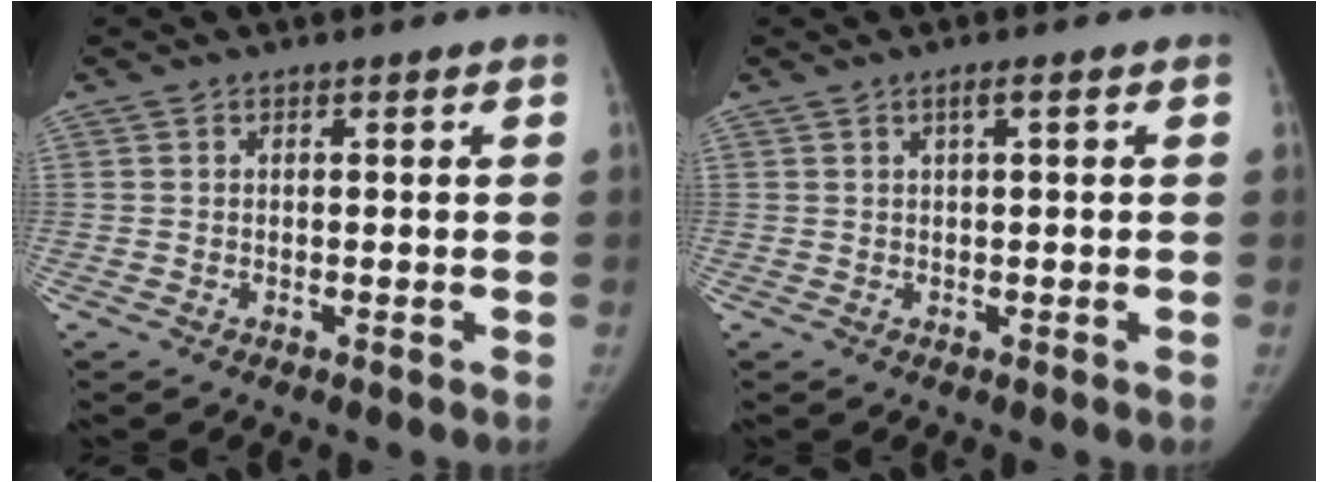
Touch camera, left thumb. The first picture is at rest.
{"total": 1.3, "force": [0.5, 0.2, 1.2], "torque": [-0.022, 0.004, 0.009]}